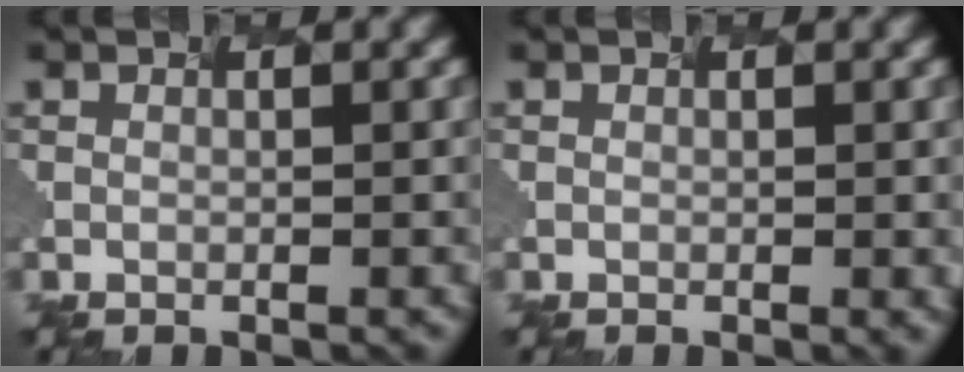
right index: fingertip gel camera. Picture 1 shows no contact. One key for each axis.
{"total": 0.5, "fx": -0.1, "fy": -0.1, "fz": 0.5, "tx": -0.011, "ty": 0.003, "tz": 0.008}